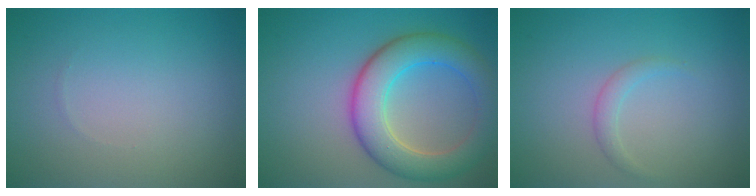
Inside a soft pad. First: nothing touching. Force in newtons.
{"total": 6.9, "press": 6.9, "slide": 0.4}
{"total": 1.1, "press": 1.1, "slide": 0.1}